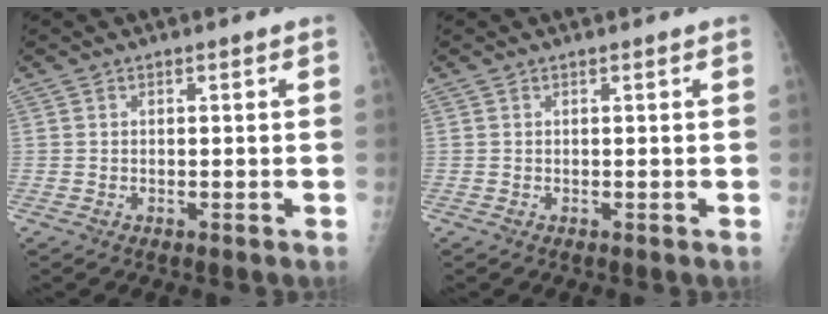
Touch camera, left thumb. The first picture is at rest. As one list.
[{"total": 0.0}]